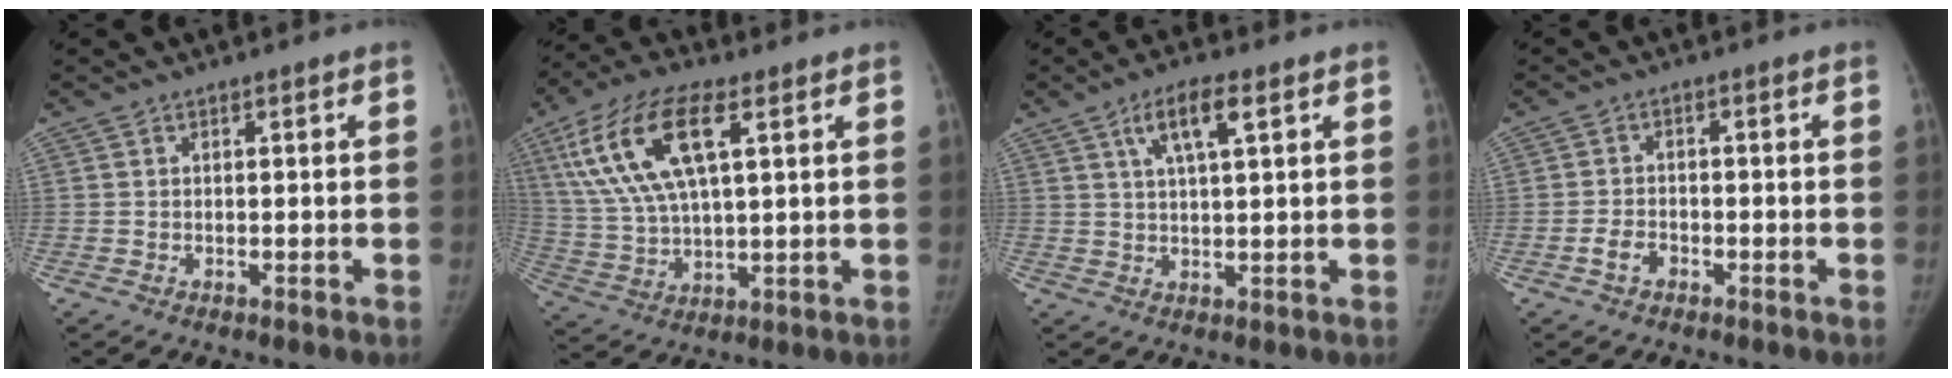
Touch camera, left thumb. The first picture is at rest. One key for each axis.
{"total": 17.5, "fx": 6.6, "fy": 7.3, "fz": 14.5, "tx": -0.292, "ty": 0.002, "tz": 0.125}
{"total": 7.0, "fx": 3.2, "fy": 1.9, "fz": 5.9, "tx": -0.107, "ty": -0.002, "tz": 0.059}
{"total": 3.0, "fx": -1.7, "fy": 2.0, "fz": 1.5, "tx": -0.025, "ty": 0.016, "tz": -0.030}